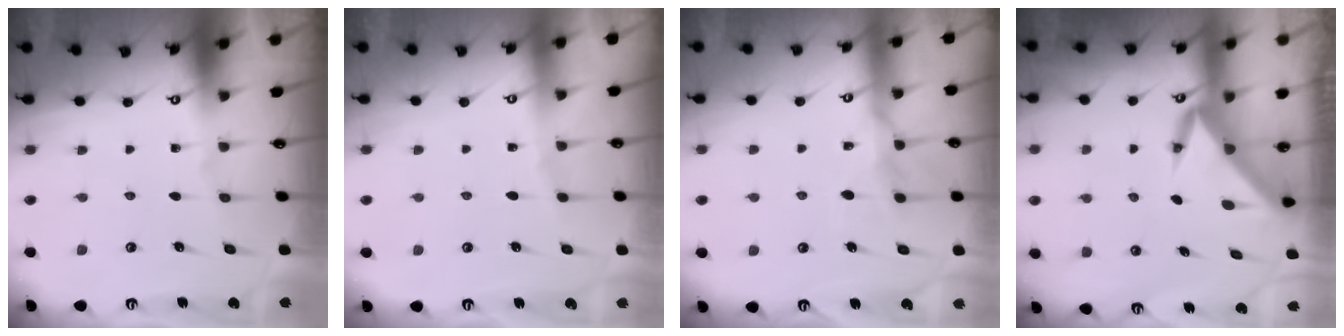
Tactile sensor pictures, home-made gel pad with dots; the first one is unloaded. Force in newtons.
{"total": 2.4, "press": 2.4, "slide": 0.4}
{"total": 10.1, "press": 10.1, "slide": 0.8}
{"total": 3.6, "press": 3.6, "slide": 0.2}